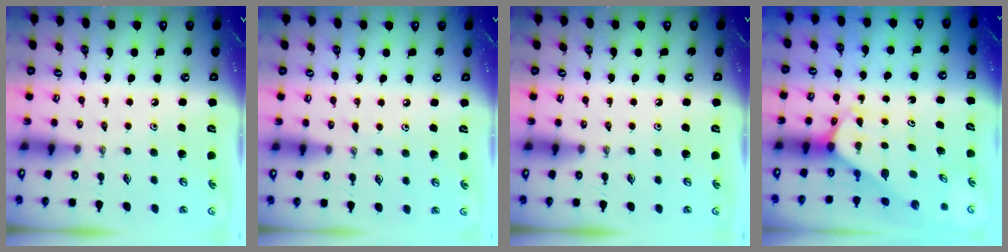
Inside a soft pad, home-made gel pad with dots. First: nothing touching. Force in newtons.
{"total": 3.5, "press": 3.5, "slide": 0.5}
{"total": 0.0}
{"total": 2.1, "press": 2.1, "slide": 0.1}